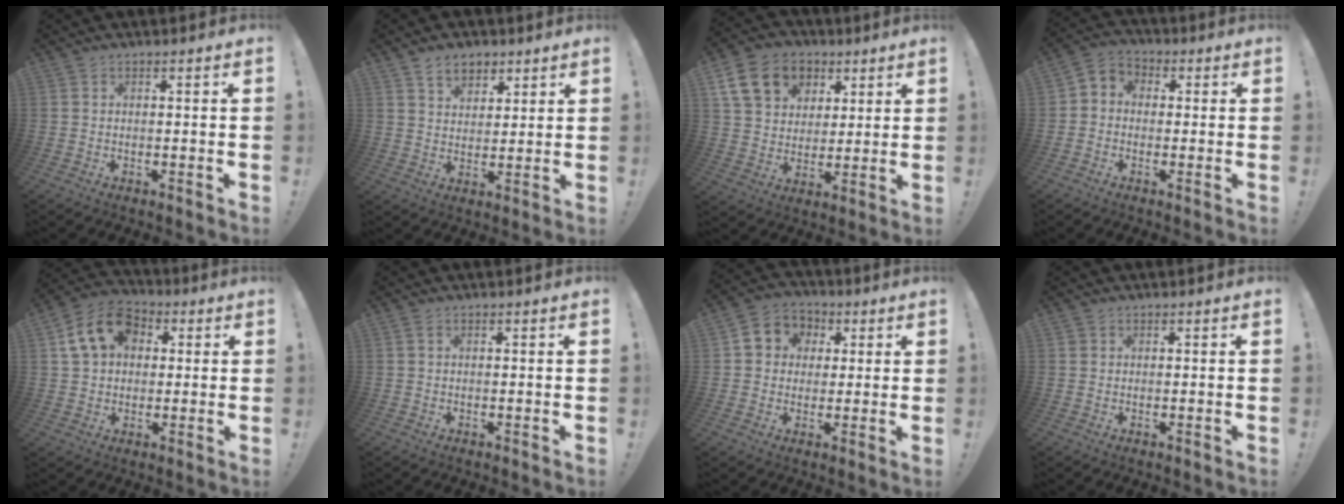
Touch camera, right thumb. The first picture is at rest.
{"total": 7.0, "force": [4.5, 4.8, 2.4], "torque": [-0.035, -0.021, 0.084]}
{"total": 16.2, "force": [7.0, 12.4, 7.6], "torque": [-0.104, -0.026, 0.139]}
{"total": 4.6, "force": [-2.0, 3.7, 1.7], "torque": [-0.039, 0.018, -0.034]}
{"total": 13.5, "force": [4.3, 10.3, 7.7], "torque": [-0.122, 0.006, 0.089]}
{"total": 0.6, "force": [0.1, 0.2, 0.5], "torque": [-0.016, 0.003, 0.004]}
{"total": 7.8, "force": [0.8, 7.3, 2.4], "torque": [-0.032, 0.010, 0.021]}
{"total": 0.7, "force": [0.4, 0.6, 0.1], "torque": [-0.009, 0.005, 0.008]}